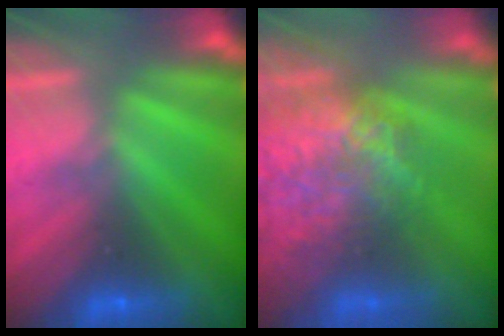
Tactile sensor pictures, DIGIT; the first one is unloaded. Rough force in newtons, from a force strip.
{"total": 9.3}